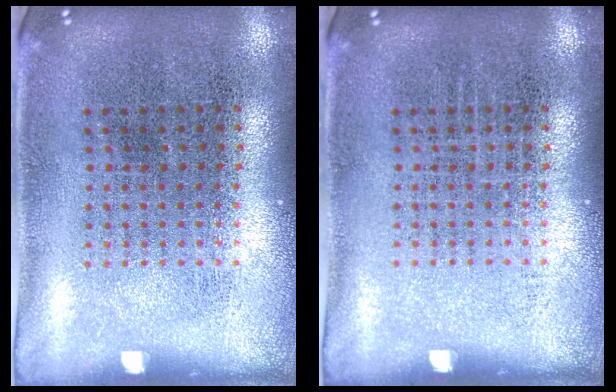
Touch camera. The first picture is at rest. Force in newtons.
{"total": 0.0}